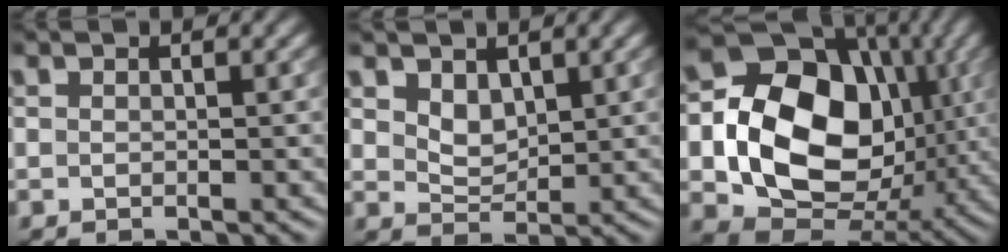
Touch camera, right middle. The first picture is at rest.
{"total": 2.2, "force": [1.3, 1.4, 1.2], "torque": [-0.025, -0.007, 0.028]}
{"total": 15.5, "force": [0.3, 12.1, 9.7], "torque": [-0.168, -0.010, 0.005]}